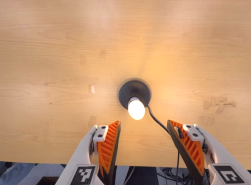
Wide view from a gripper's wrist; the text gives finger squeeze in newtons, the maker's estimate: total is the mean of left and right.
{"total": 0.0}